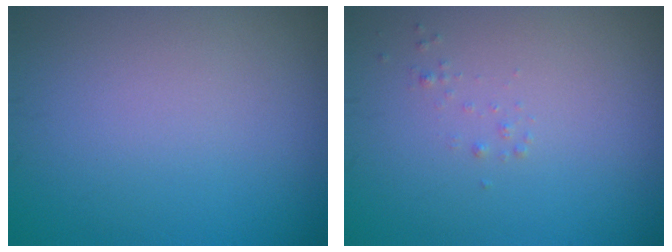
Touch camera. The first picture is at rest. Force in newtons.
{"total": 0.5, "press": 0.5, "slide": 0.0}